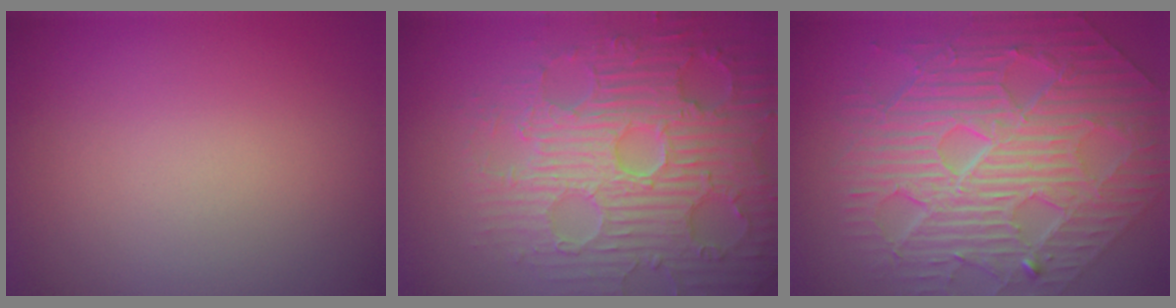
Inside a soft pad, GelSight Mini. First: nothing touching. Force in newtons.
{"total": 7.7, "press": 6.3, "slide": 4.5}
{"total": 10.9, "press": 7.4, "slide": 7.9}